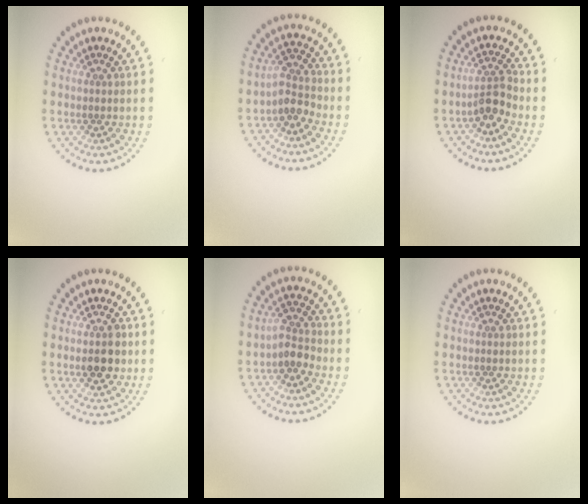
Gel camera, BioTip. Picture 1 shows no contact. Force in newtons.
{"total": 2.5, "press": 2.0, "slide": 1.5}
{"total": 2.4, "press": 1.9, "slide": 1.5}
{"total": 3.0, "press": 3.0, "slide": 0.2}
{"total": 2.1, "press": 1.7, "slide": 1.2}
{"total": 0.0}